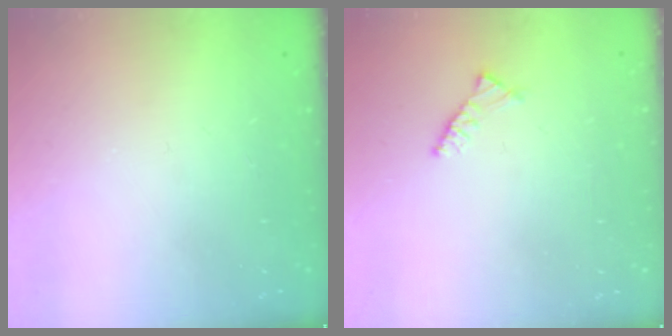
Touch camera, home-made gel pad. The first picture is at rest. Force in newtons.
{"total": 3.0, "press": 2.9, "slide": 0.8}